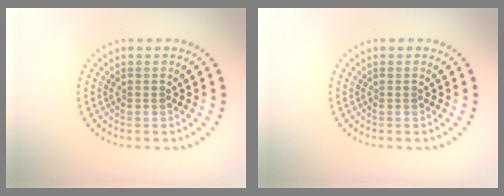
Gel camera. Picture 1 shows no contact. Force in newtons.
{"total": 0.0}